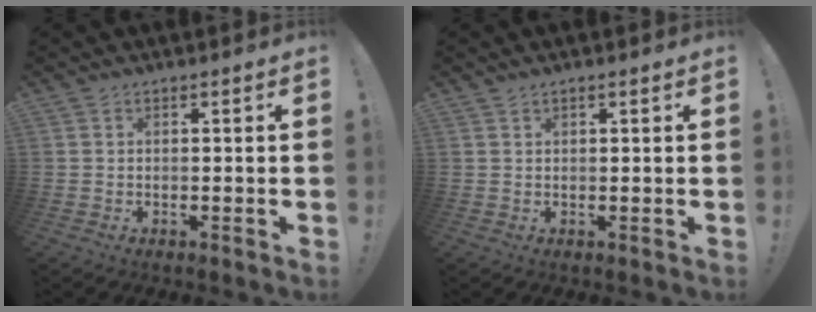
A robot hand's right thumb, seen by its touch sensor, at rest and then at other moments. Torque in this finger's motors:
{"motor_torque": [-0.20, -0.02, 0.03, 0.09, 0.05]}